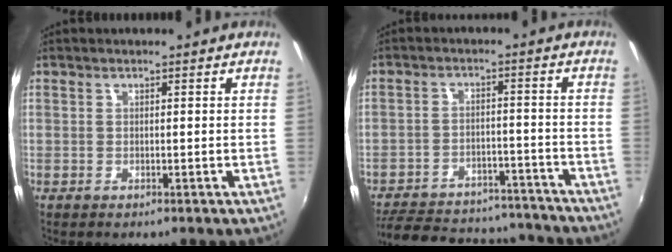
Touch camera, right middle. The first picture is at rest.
{"total": 23.6, "force": [-20.3, 8.1, 8.9], "torque": [-0.191, 0.018, -0.256]}